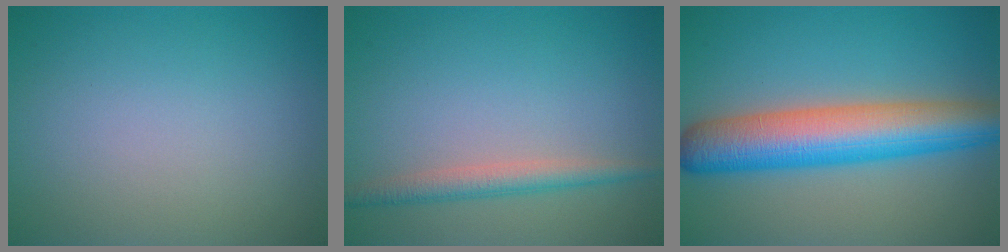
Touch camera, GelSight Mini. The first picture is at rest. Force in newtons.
{"total": 2.4, "press": 2.4, "slide": 0.1}
{"total": 9.1, "press": 9.1, "slide": 0.2}